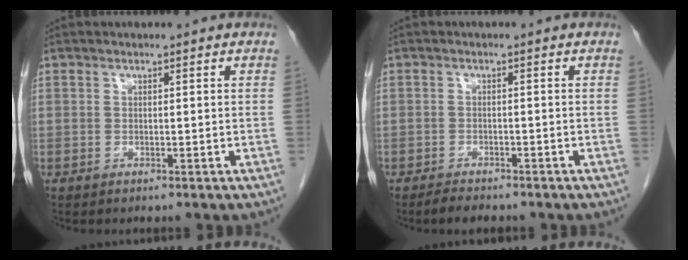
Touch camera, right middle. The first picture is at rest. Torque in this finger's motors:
{"motor_torque": [0.39, -0.04, 0.09, 0.03]}